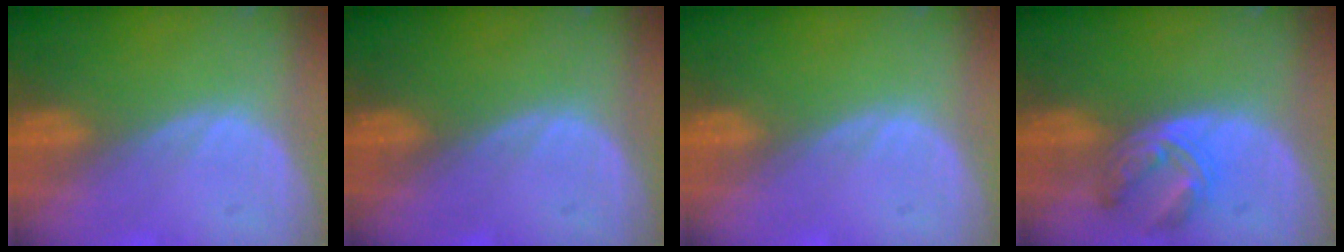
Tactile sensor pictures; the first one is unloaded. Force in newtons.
{"total": 0.0}
{"total": 0.0}
{"total": 5.4, "press": 5.1, "slide": 1.8}